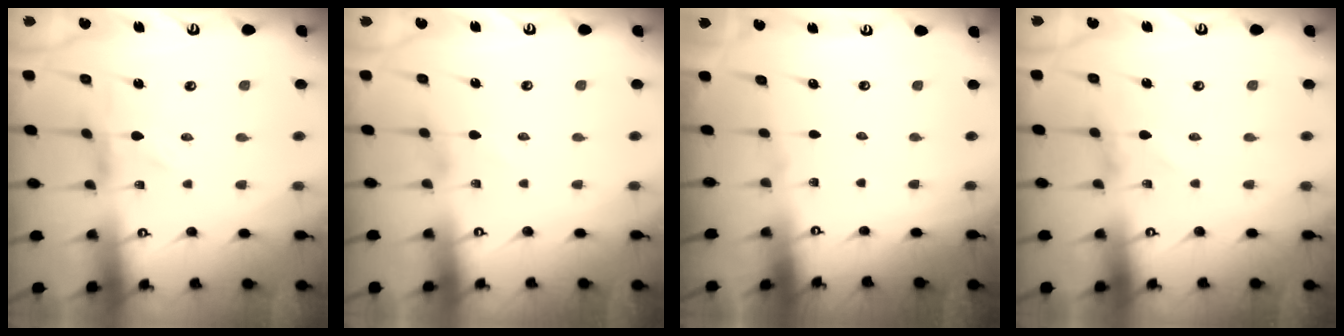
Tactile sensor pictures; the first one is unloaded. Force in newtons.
{"total": 0.0}
{"total": 0.0}
{"total": 0.8, "press": 0.7, "slide": 0.1}